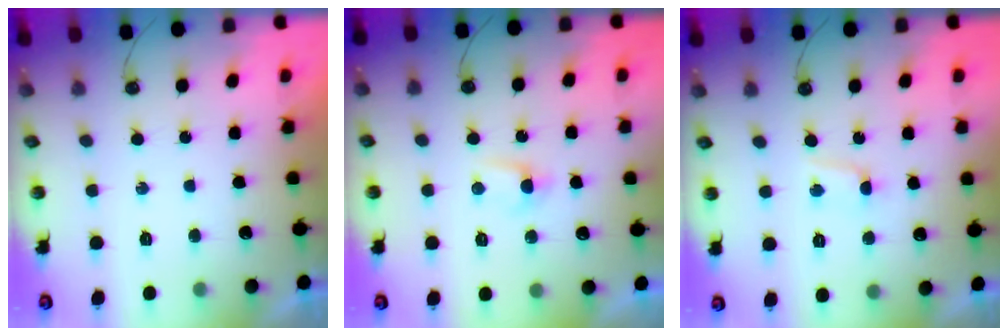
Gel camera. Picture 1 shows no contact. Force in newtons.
{"total": 2.7, "press": 2.6, "slide": 0.4}
{"total": 1.6, "press": 1.5, "slide": 0.2}